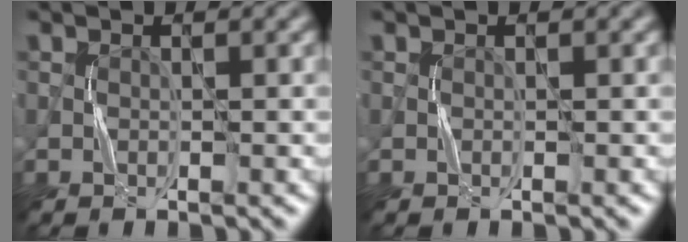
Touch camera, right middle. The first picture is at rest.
{"total": 0.0}